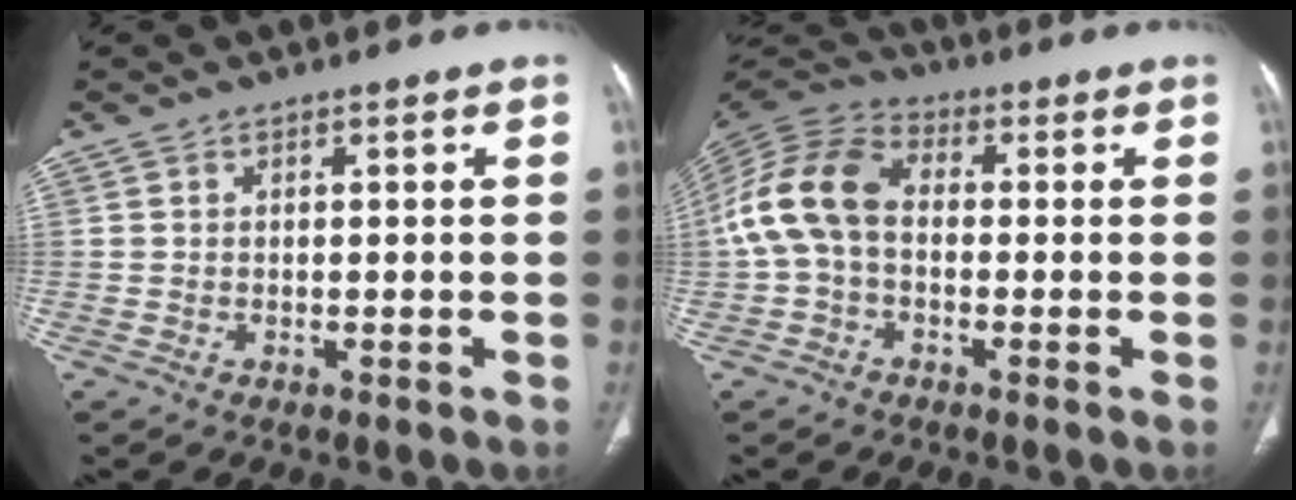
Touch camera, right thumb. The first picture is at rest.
{"total": 11.6, "force": [-0.4, 7.7, 8.6], "torque": [-0.173, 0.031, -0.020]}